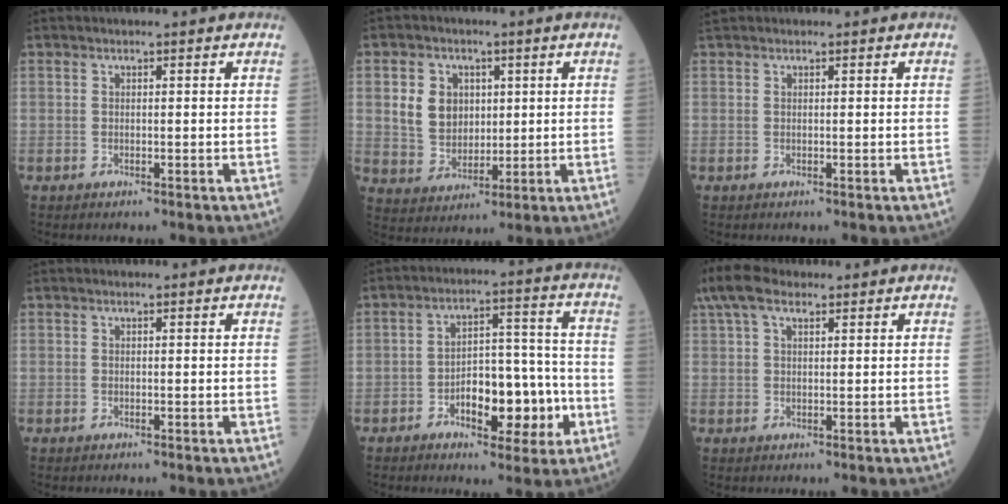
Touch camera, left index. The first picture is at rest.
{"total": 7.3, "force": [1.8, 6.1, 3.6], "torque": [-0.082, 0.011, 0.043]}
{"total": 1.0, "force": [0.9, 0.3, 0.2], "torque": [-0.015, 0.018, 0.021]}
{"total": 0.0}
{"total": 10.8, "force": [-4.3, 4.7, 8.8], "torque": [-0.136, 0.029, -0.061]}
{"total": 7.7, "force": [5.1, 3.2, 4.8], "torque": [-0.112, 0.036, 0.101]}